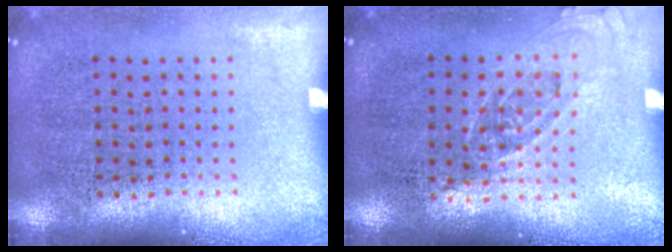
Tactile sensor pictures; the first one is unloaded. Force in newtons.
{"total": 0.7, "press": 0.7, "slide": 0.3}